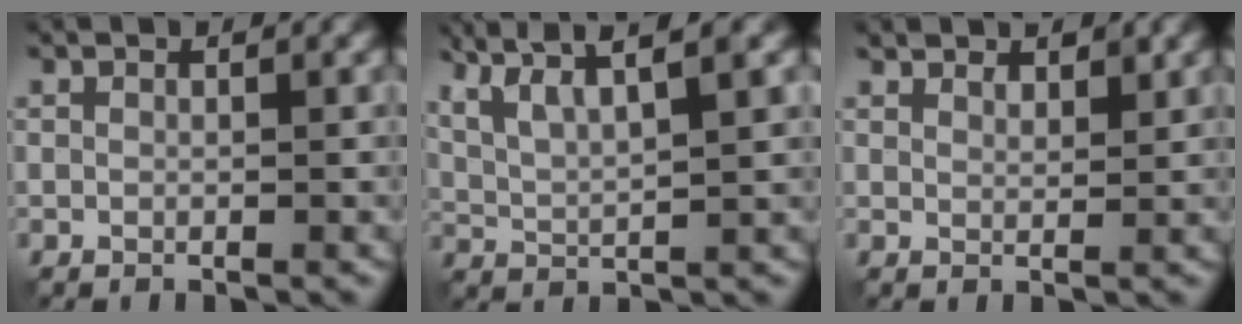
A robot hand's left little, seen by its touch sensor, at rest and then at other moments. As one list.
[{"total": 7.1, "force": [4.7, 1.4, 5.2], "torque": [-0.093, 0.021, 0.069]}, {"total": 2.6, "force": [2.3, 0.9, 1.0], "torque": [-0.013, -0.005, 0.040]}]